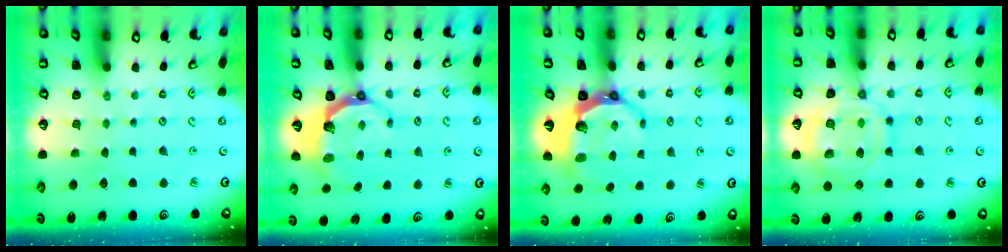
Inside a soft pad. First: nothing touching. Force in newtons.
{"total": 6.3, "press": 4.8, "slide": 4.1}
{"total": 8.1, "press": 7.0, "slide": 4.1}
{"total": 12.4, "press": 12.3, "slide": 1.2}